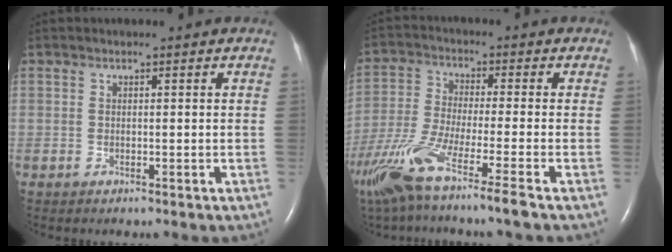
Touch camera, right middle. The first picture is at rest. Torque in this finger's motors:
{"motor_torque": [1.20, -0.93, 0.60, 0.17]}